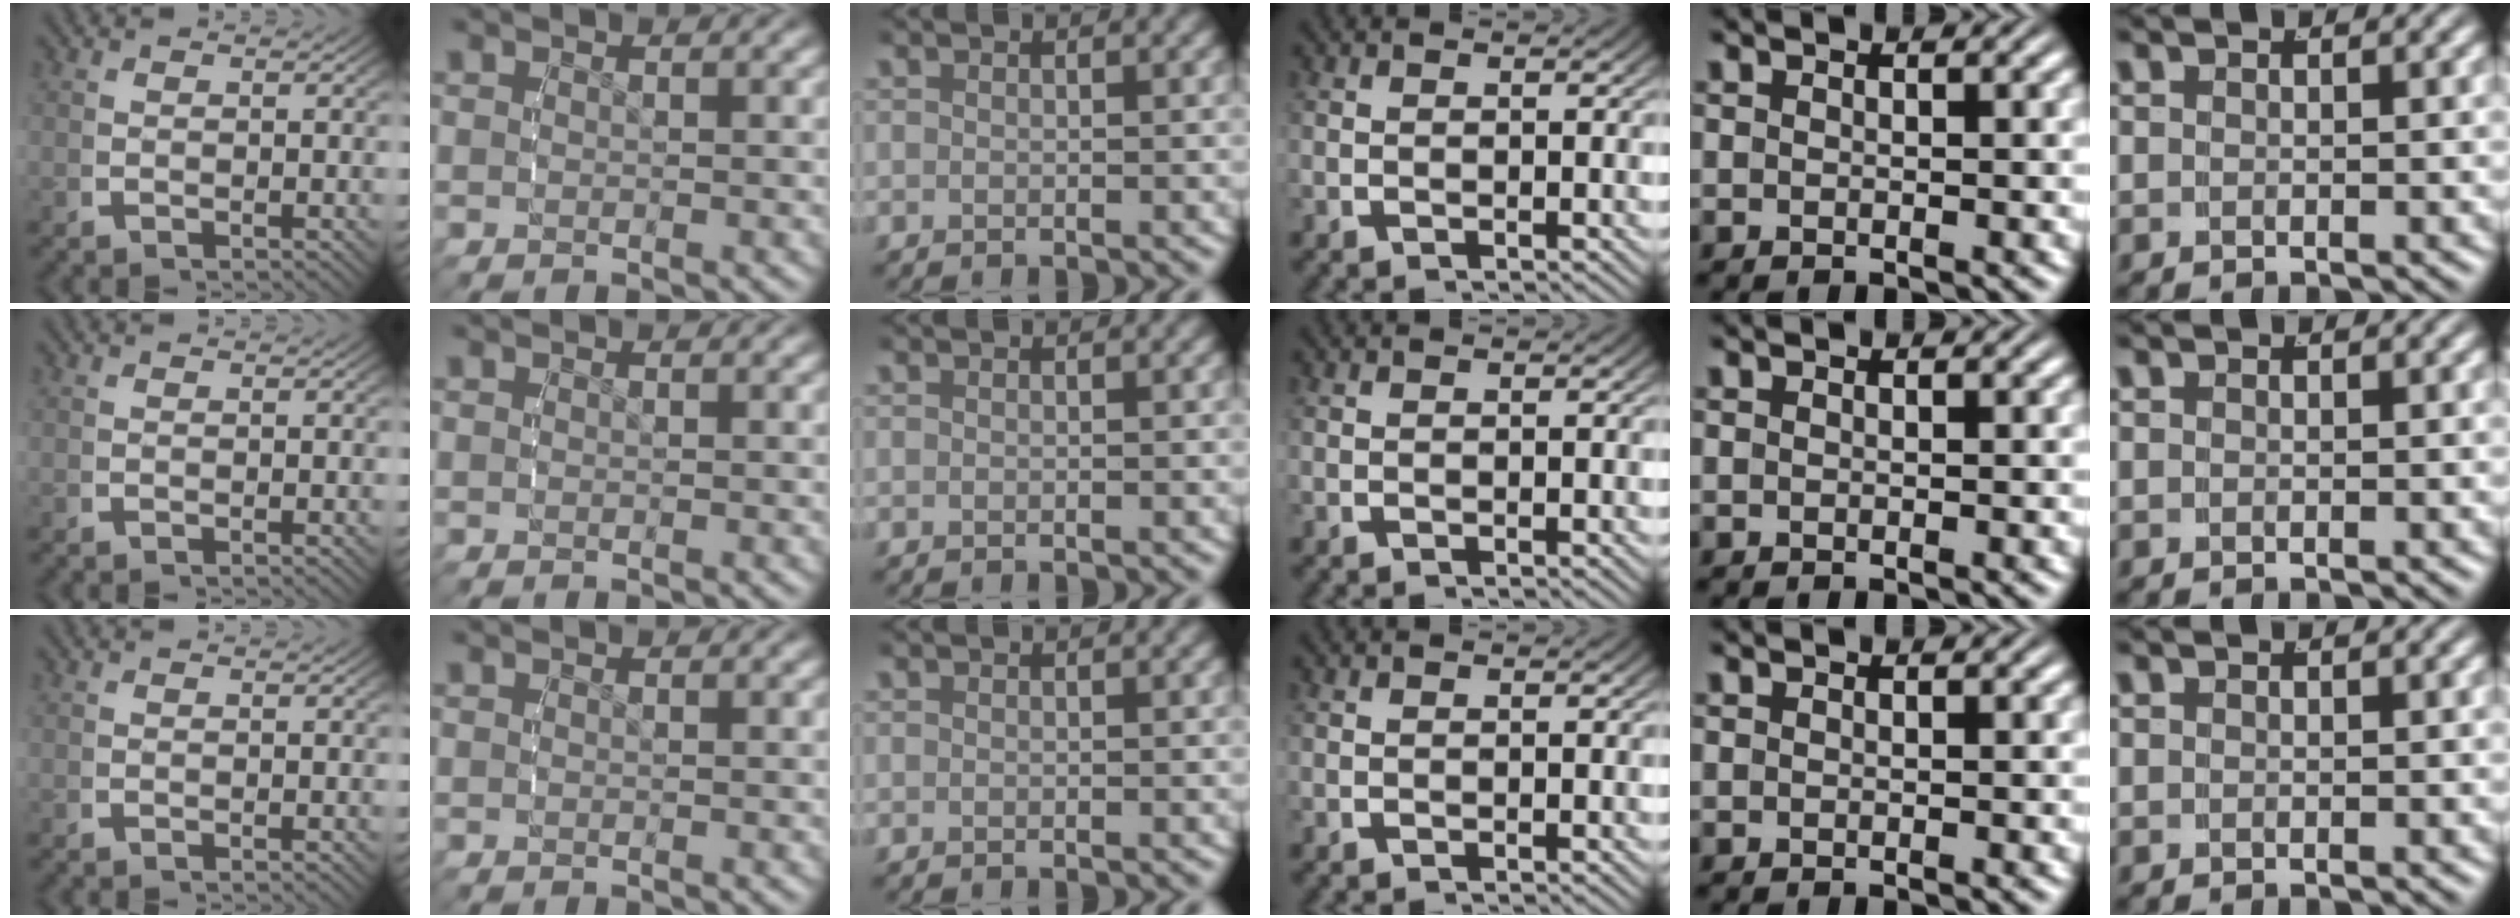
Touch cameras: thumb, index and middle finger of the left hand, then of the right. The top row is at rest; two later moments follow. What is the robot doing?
{"motion": "reach", "object": "napkin"}